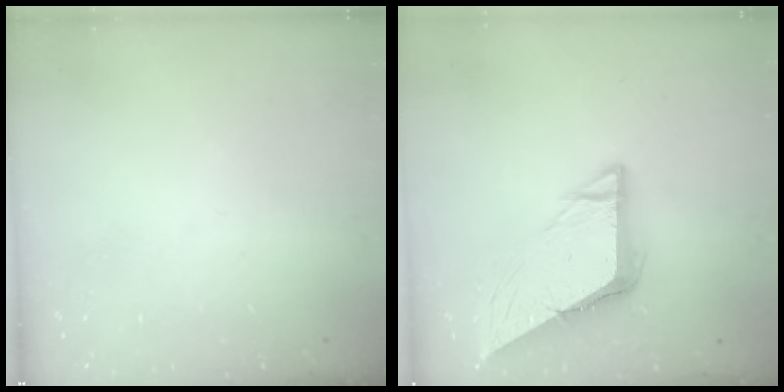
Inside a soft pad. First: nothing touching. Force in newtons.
{"total": 8.9, "press": 8.9, "slide": 1.0}